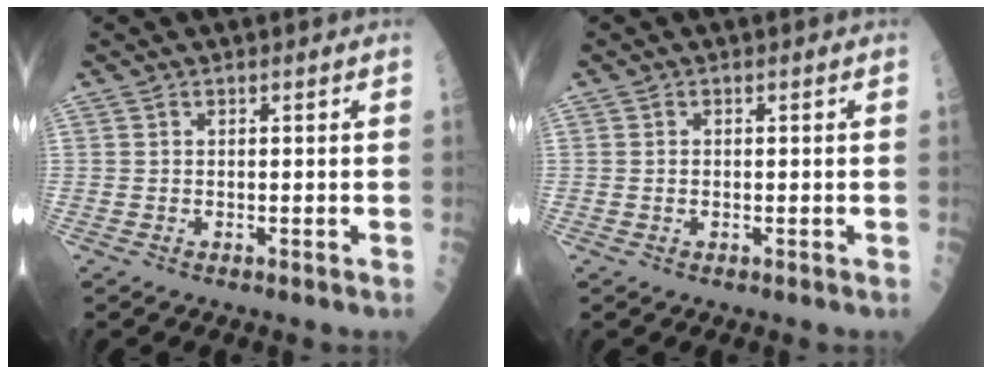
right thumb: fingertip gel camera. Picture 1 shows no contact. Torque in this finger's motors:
{"motor_torque": [-0.10, -0.09, -0.19, -0.14, -0.02]}